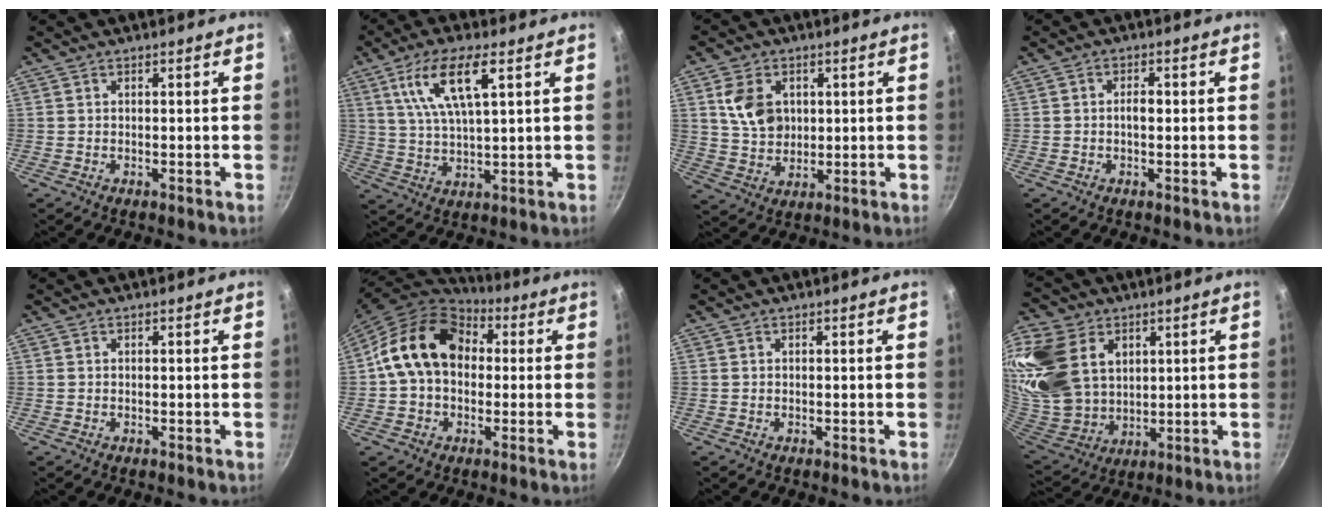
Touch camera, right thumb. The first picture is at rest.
{"total": 11.8, "force": [4.8, 3.5, 10.2], "torque": [-0.194, -0.007, 0.095]}
{"total": 9.4, "force": [2.6, 7.1, 5.7], "torque": [-0.082, -0.015, 0.052]}
{"total": 2.3, "force": [-0.1, 1.2, 1.9], "torque": [-0.027, 0.007, -0.005]}
{"total": 0.0}
{"total": 16.6, "force": [2.0, 12.6, 10.6], "torque": [-0.156, 0.037, 0.020]}
{"total": 0.0}
{"total": 22.2, "force": [8.3, 16.1, 13.0], "torque": [-0.266, -0.023, 0.172]}